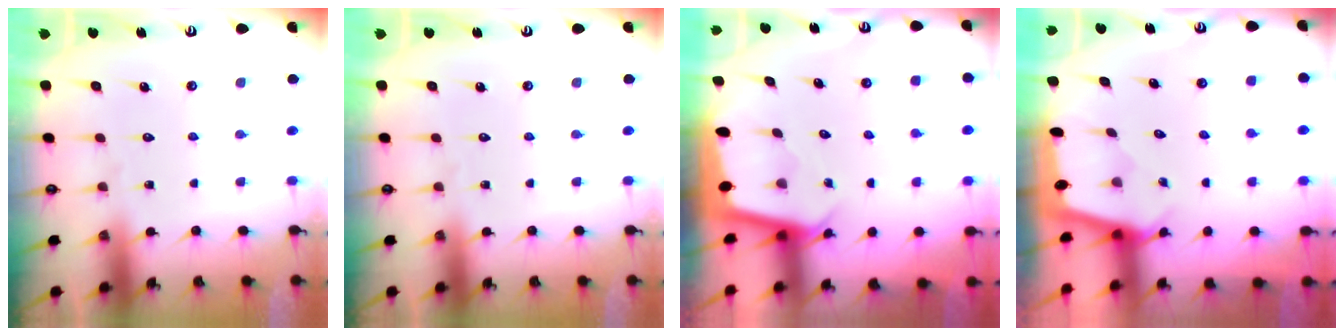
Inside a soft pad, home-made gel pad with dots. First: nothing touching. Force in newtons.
{"total": 0.0}
{"total": 2.1, "press": 2.1, "slide": 0.1}
{"total": 1.8, "press": 1.8, "slide": 0.1}